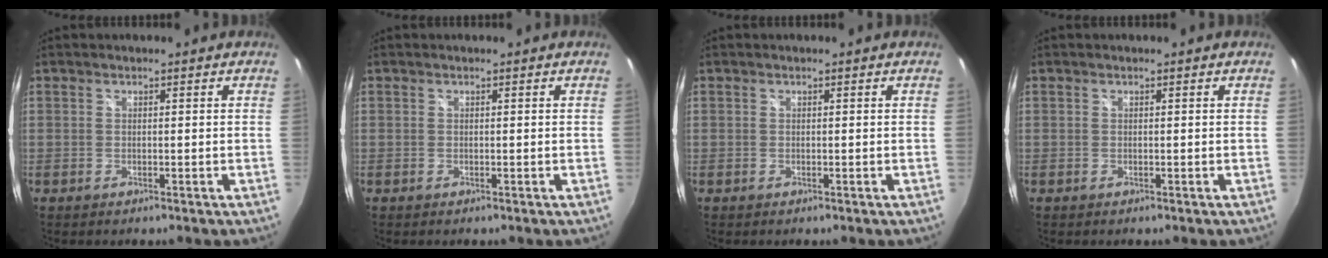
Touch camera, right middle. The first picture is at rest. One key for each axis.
{"total": 0.0}
{"total": 0.0}
{"total": 0.0}